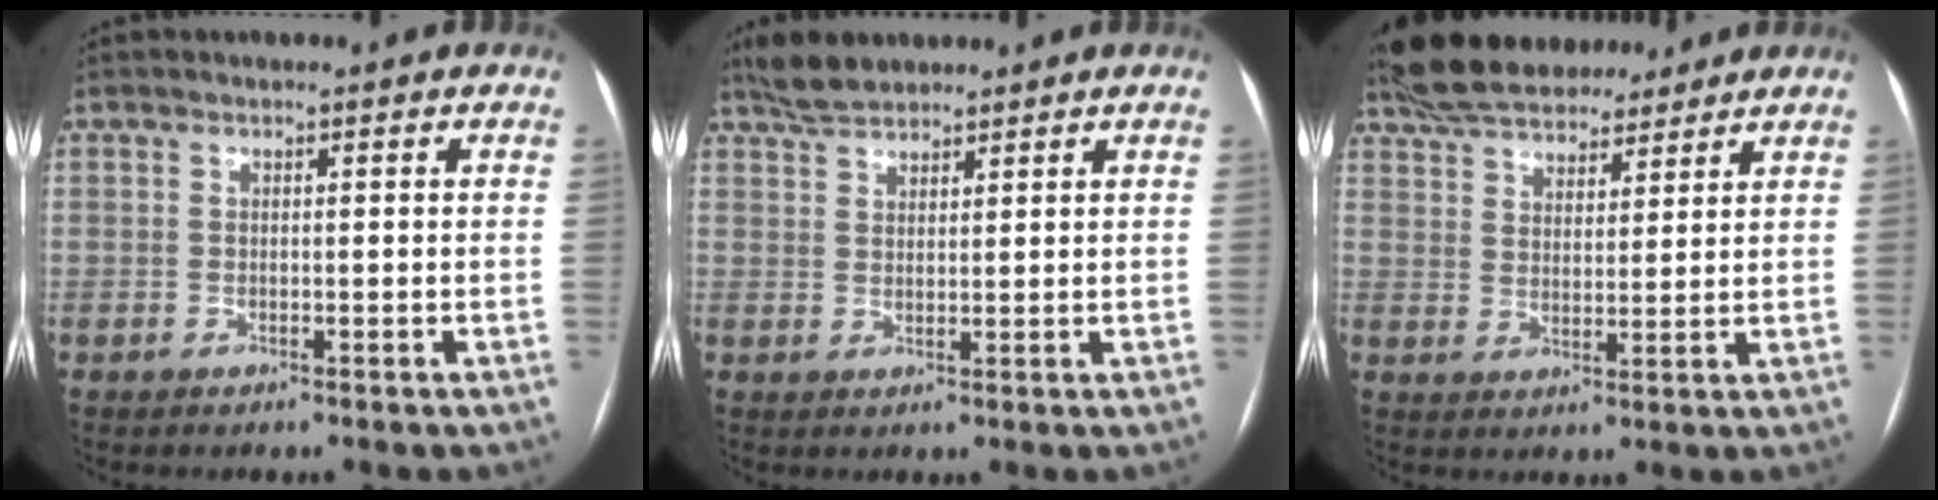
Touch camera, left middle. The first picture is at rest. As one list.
[{"total": 4.2, "force": [3.8, 1.2, 1.3], "torque": [-0.034, 0.014, 0.074]}, {"total": 14.9, "force": [12.9, 4.8, 5.6], "torque": [-0.103, 0.033, 0.209]}]